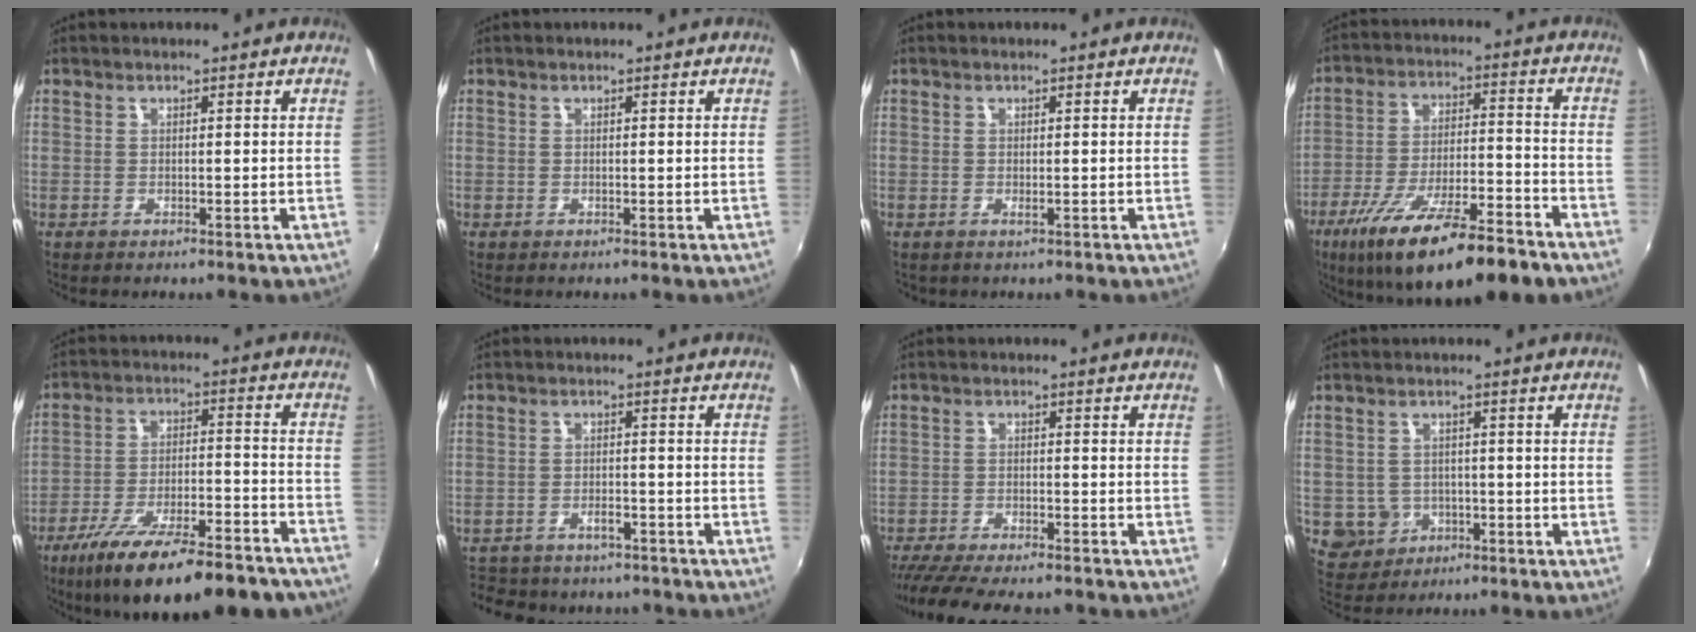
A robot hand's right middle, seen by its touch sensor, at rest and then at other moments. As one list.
[{"total": 0.0}, {"total": 0.5, "force": [-0.2, 0.2, 0.4], "torque": [-0.005, 0.001, -0.001]}, {"total": 20.6, "force": [-13.9, 4.6, 14.4], "torque": [-0.254, -0.037, -0.219]}, {"total": 24.8, "force": [-19.5, 6.4, 13.9], "torque": [-0.237, -0.037, -0.273]}, {"total": 11.2, "force": [-9.1, 5.0, 4.1], "torque": [-0.104, -0.004, -0.128]}, {"total": 13.5, "force": [-11.7, 2.2, 6.4], "torque": [-0.137, -0.032, -0.185]}, {"total": 5.8, "force": [-1.6, 5.4, 1.3], "torque": [-0.041, 0.005, -0.010]}]